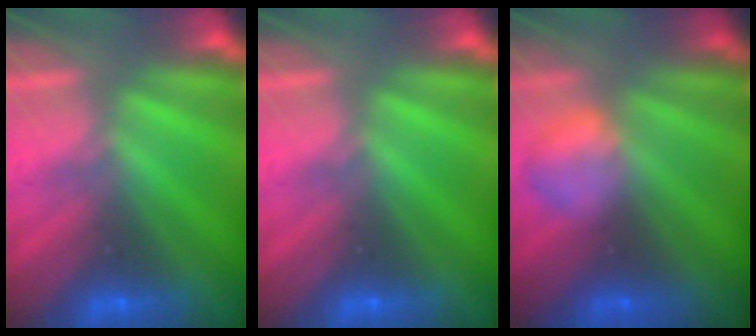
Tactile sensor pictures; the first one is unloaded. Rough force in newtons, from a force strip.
{"total": 0.0}
{"total": 2.2}